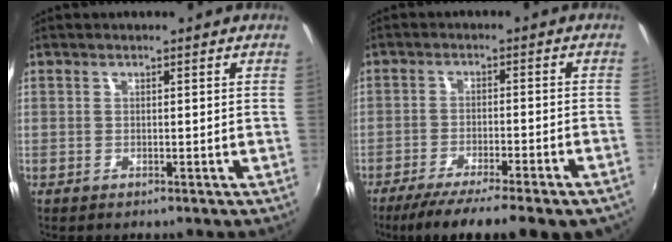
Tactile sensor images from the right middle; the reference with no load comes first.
{"total": 15.9, "force": [-12.7, 1.7, 9.4], "torque": [-0.161, -0.047, -0.181]}